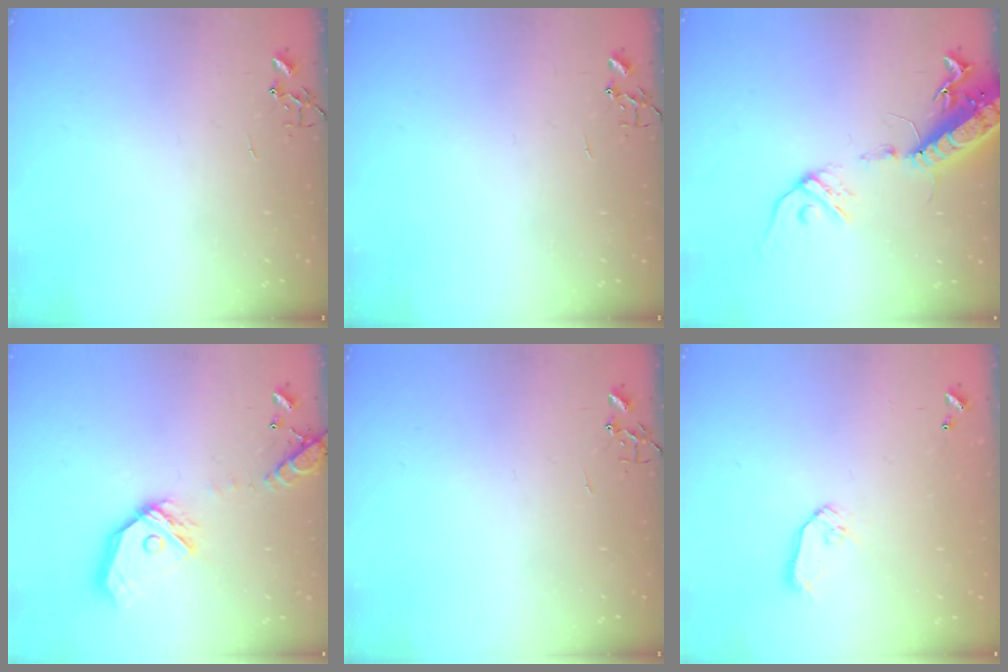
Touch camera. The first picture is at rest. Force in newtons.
{"total": 0.0}
{"total": 16.2, "press": 15.8, "slide": 3.4}
{"total": 17.0, "press": 16.8, "slide": 2.7}
{"total": 0.0}
{"total": 7.3, "press": 7.3, "slide": 0.4}